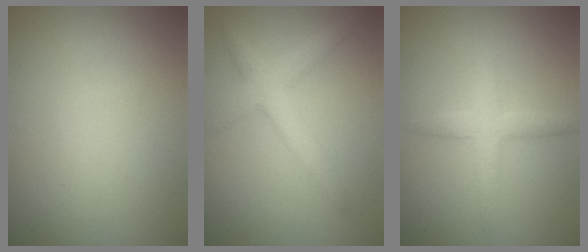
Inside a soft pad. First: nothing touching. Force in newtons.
{"total": 3.6, "press": 3.6, "slide": 0.0}
{"total": 2.7, "press": 2.7, "slide": 0.0}